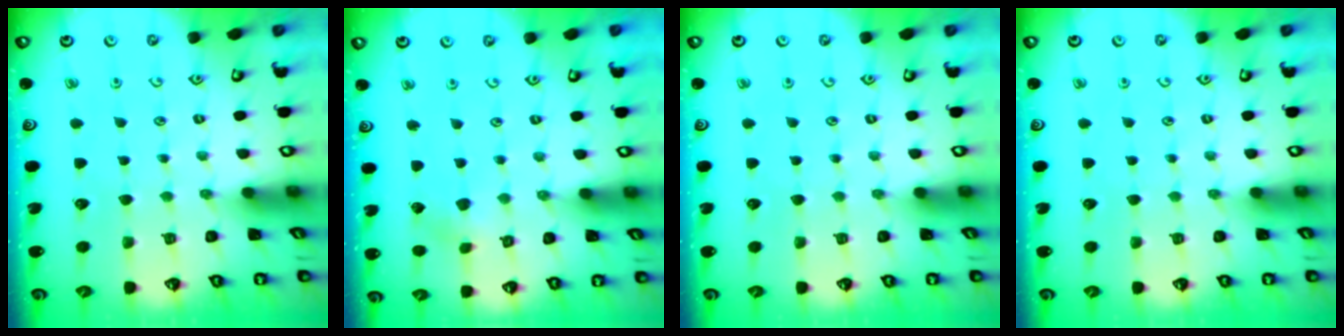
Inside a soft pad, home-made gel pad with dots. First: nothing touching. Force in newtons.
{"total": 2.9, "press": 2.9, "slide": 0.7}
{"total": 0.0}
{"total": 0.0}